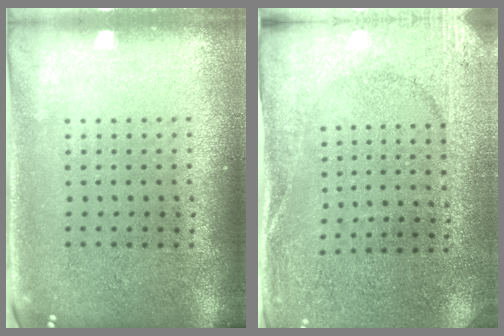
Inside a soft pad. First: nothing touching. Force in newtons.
{"total": 2.6, "press": 2.5, "slide": 0.7}